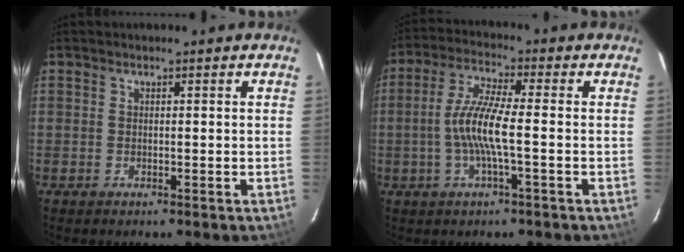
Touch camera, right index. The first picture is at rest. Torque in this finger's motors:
{"motor_torque": [1.10, -0.15, 0.69, 0.21]}